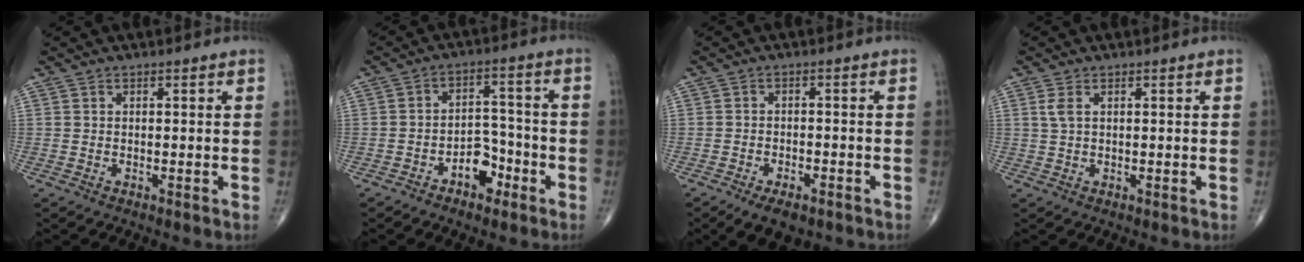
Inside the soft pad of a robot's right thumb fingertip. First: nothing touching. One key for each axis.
{"total": 6.5, "fx": -3.5, "fy": 4.1, "fz": 3.5, "tx": -0.022, "ty": 0.041, "tz": -0.059}
{"total": 6.5, "fx": -4.4, "fy": 3.1, "fz": 3.6, "tx": -0.048, "ty": 0.013, "tz": -0.065}
{"total": 2.0, "fx": 0.7, "fy": 0.9, "fz": 1.6, "tx": -0.042, "ty": 0.009, "tz": 0.020}